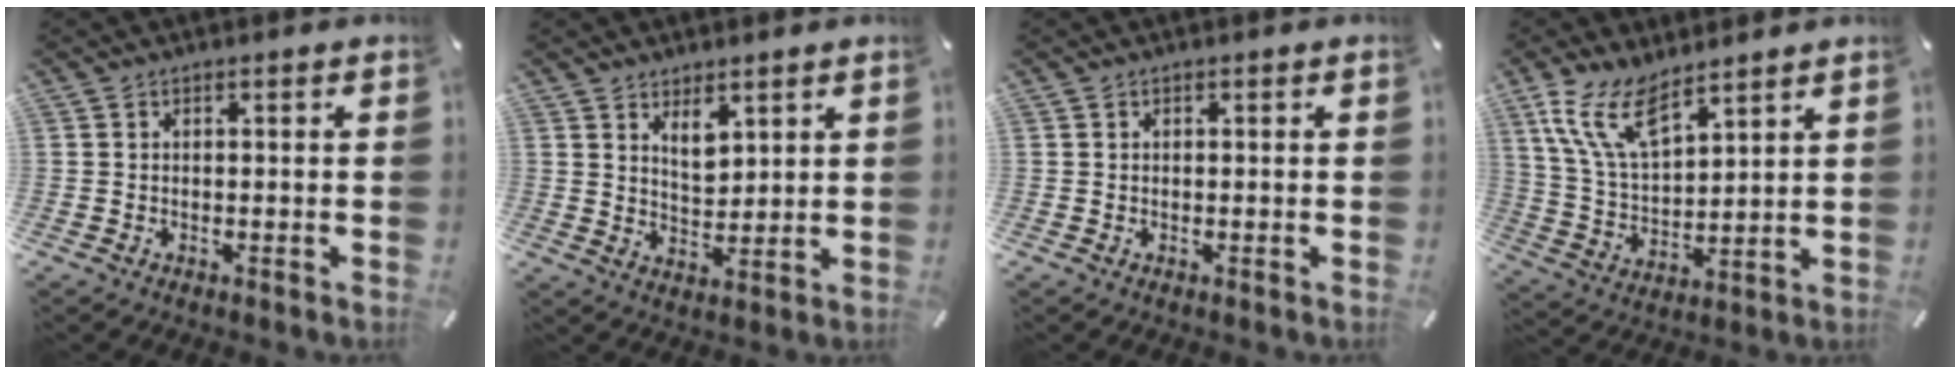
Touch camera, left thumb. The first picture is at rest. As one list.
[{"total": 5.4, "force": [3.8, 2.9, 2.5], "torque": [-0.037, -0.021, 0.066]}, {"total": 0.0}, {"total": 12.2, "force": [8.5, 4.8, 7.3], "torque": [-0.185, -0.038, 0.157]}]